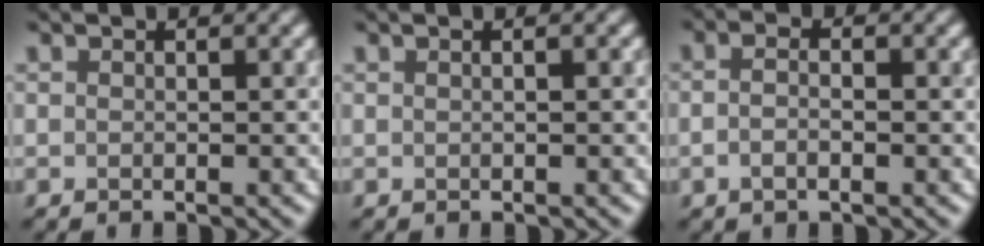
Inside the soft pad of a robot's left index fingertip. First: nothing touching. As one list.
[{"total": 1.3, "force": [0.4, 0.5, 1.1], "torque": [-0.008, -0.001, -0.004]}, {"total": 1.9, "force": [-0.4, 0.8, 1.7], "torque": [-0.031, -0.003, -0.014]}]